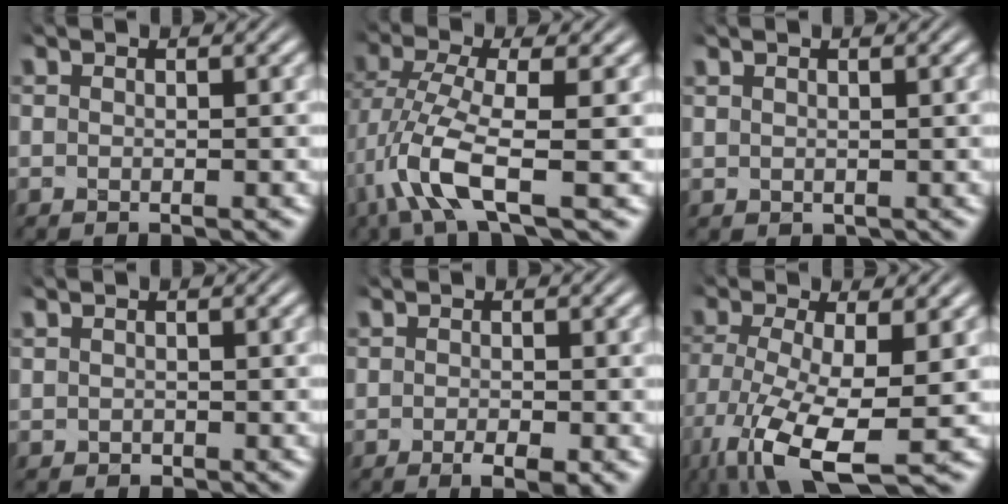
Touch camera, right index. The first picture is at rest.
{"total": 6.4, "force": [-1.0, 2.5, 5.9], "torque": [-0.131, -0.036, -0.002]}
{"total": 0.8, "force": [0.7, -0.2, 0.0], "torque": [0.006, -0.005, 0.021]}
{"total": 0.6, "force": [0.6, -0.1, -0.2], "torque": [0.002, -0.005, 0.015]}
{"total": 1.9, "force": [-0.5, 0.7, 1.7], "torque": [-0.028, -0.004, -0.006]}
{"total": 7.3, "force": [-2.9, 3.0, 5.9], "torque": [-0.133, -0.063, -0.013]}